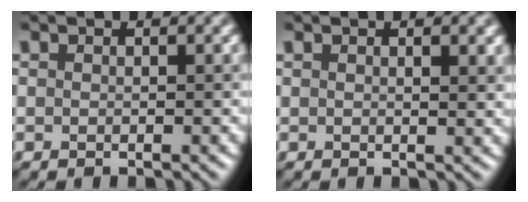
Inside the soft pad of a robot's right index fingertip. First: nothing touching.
{"total": 1.3, "force": [0.6, 0.3, 1.0], "torque": [-0.010, 0.002, 0.008]}